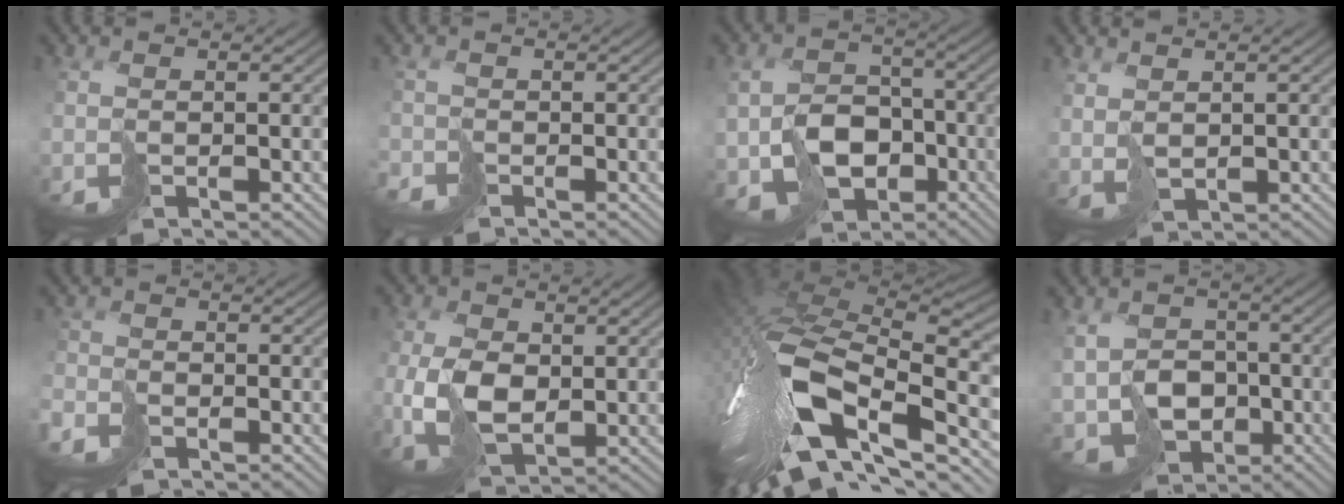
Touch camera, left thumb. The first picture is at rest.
{"total": 1.8, "force": [-1.7, 0.3, -0.3], "torque": [0.006, -0.011, -0.039]}
{"total": 8.0, "force": [-2.5, 6.6, 3.8], "torque": [-0.082, -0.019, -0.042]}
{"total": 1.7, "force": [1.6, 0.3, 0.3], "torque": [-0.011, 0.002, 0.040]}
{"total": 3.0, "force": [-2.4, 1.5, 0.8], "torque": [-0.025, -0.012, -0.058]}
{"total": 6.9, "force": [-0.4, 4.8, 4.9], "torque": [-0.135, -0.009, -0.004]}
{"total": 15.8, "force": [-3.8, 8.7, 12.7], "torque": [-0.283, -0.023, -0.053]}
{"total": 5.7, "force": [-1.0, 5.3, 2.0], "torque": [-0.050, -0.016, -0.013]}